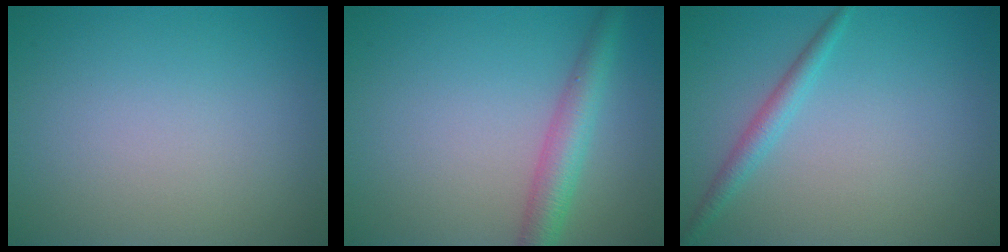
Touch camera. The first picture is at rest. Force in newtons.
{"total": 3.6, "press": 3.6, "slide": 0.1}
{"total": 1.8, "press": 1.8, "slide": 0.1}